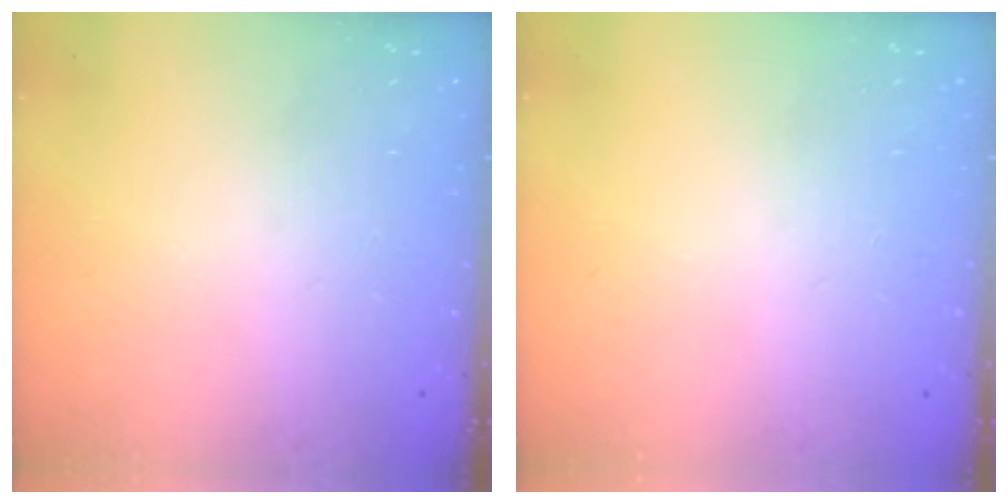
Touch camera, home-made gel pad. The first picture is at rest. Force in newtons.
{"total": 0.0}